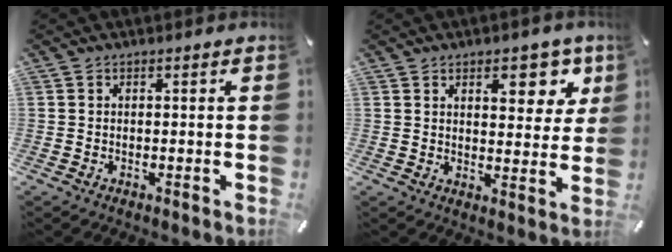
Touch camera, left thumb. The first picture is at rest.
{"total": 8.9, "force": [4.9, 4.6, 5.8], "torque": [-0.064, -0.020, 0.077]}